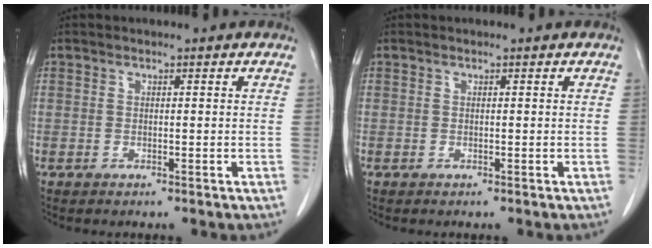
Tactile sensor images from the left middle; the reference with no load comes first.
{"total": 0.0}